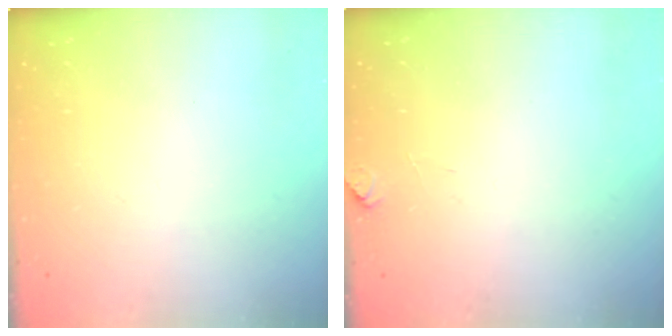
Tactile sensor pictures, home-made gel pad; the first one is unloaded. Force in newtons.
{"total": 5.1, "press": 5.0, "slide": 0.4}